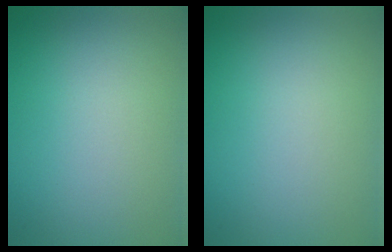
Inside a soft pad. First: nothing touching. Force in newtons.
{"total": 0.0}